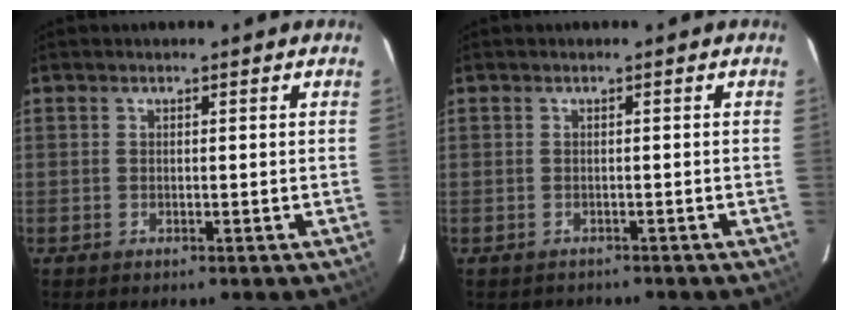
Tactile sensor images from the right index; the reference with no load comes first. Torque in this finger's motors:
{"motor_torque": [0.01, -0.07, 0.02, -0.01]}